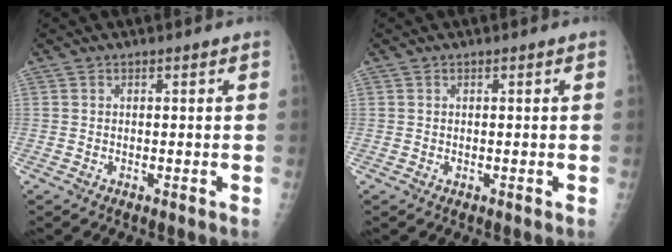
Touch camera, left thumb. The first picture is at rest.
{"total": 0.0}